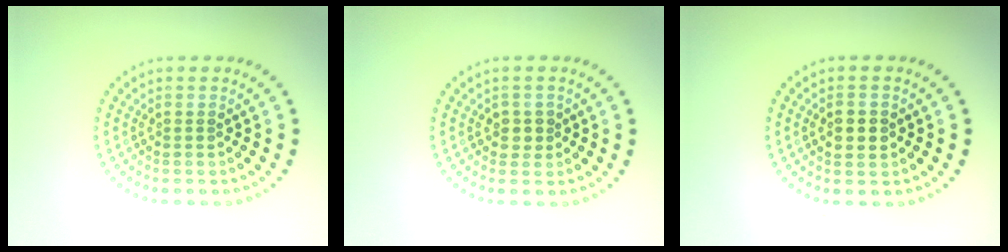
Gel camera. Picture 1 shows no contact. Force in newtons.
{"total": 1.3, "press": 1.1, "slide": 0.6}
{"total": 2.3, "press": 2.3, "slide": 0.1}